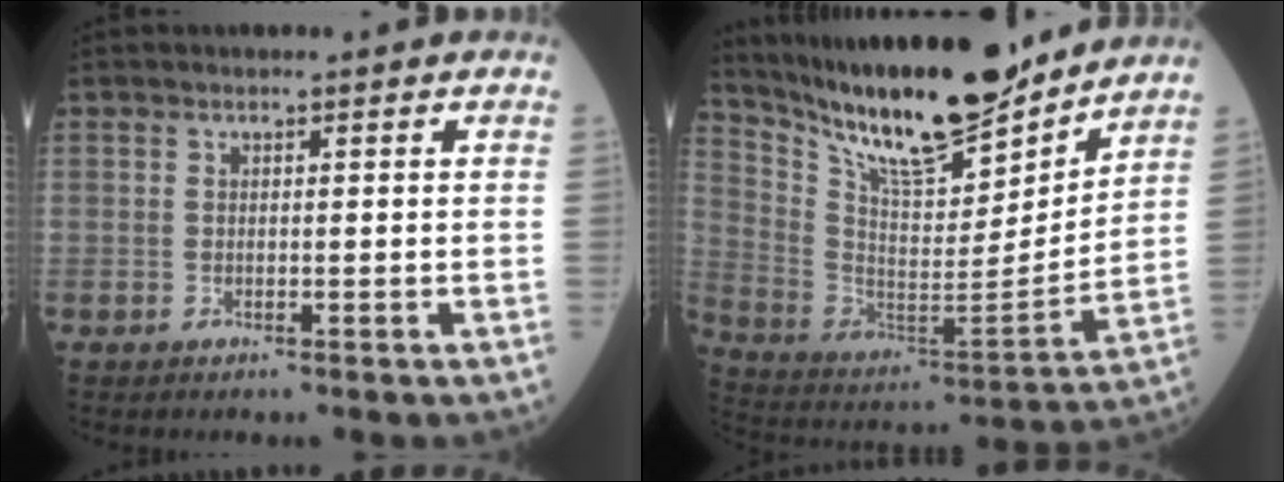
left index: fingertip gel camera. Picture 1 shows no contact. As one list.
[{"total": 21.2, "force": [17.9, 3.7, 10.7], "torque": [-0.195, -0.022, 0.310]}]